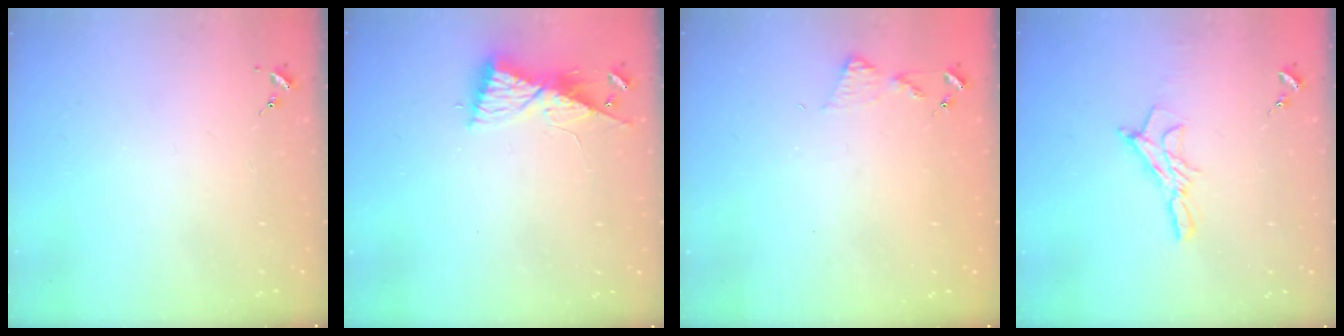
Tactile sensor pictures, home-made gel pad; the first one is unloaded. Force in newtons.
{"total": 8.4, "press": 8.4, "slide": 0.7}
{"total": 5.0, "press": 5.0, "slide": 0.6}
{"total": 9.6, "press": 9.6, "slide": 0.6}